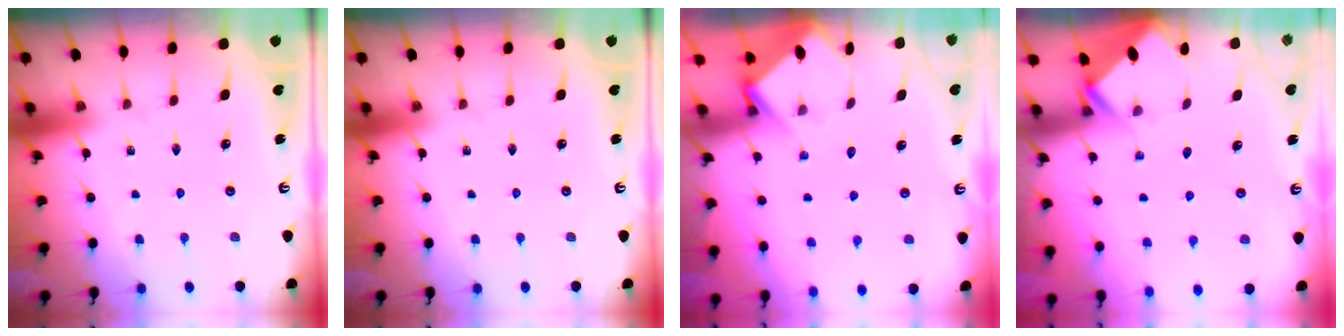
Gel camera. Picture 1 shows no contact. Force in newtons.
{"total": 0.0}
{"total": 3.5, "press": 3.5, "slide": 0.3}
{"total": 2.7, "press": 2.7, "slide": 0.2}